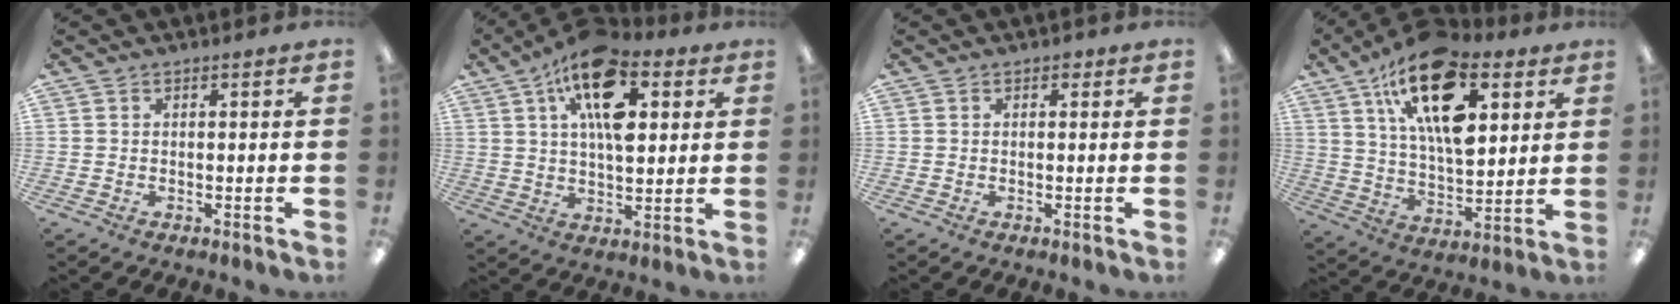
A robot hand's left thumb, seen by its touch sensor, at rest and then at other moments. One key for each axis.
{"total": 16.7, "fx": 7.4, "fy": 8.4, "fz": 12.5, "tx": -0.196, "ty": -0.016, "tz": 0.127}
{"total": 0.8, "fx": 0.4, "fy": 0.6, "fz": 0.4, "tx": -0.008, "ty": 0.003, "tz": 0.007}
{"total": 21.7, "fx": 10.9, "fy": 10.3, "fz": 15.7, "tx": -0.261, "ty": -0.043, "tz": 0.183}